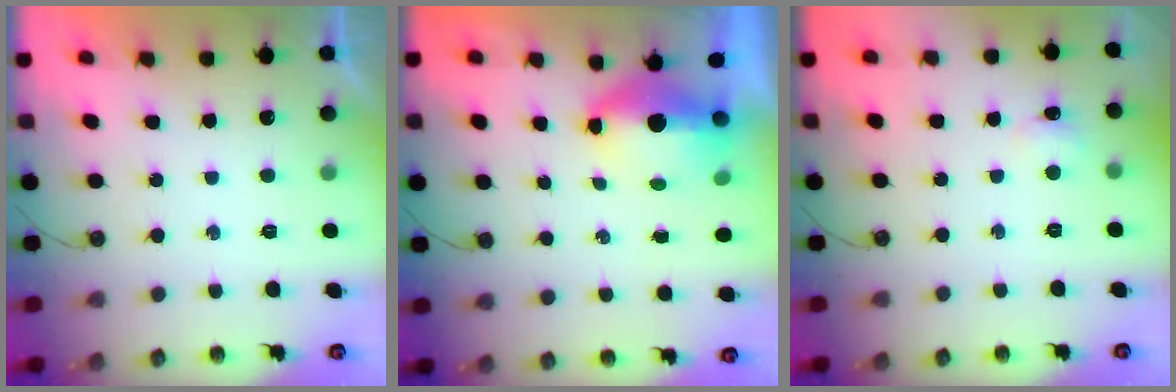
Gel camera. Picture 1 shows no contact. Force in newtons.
{"total": 6.6, "press": 6.5, "slide": 1.1}
{"total": 5.2, "press": 5.2, "slide": 0.8}